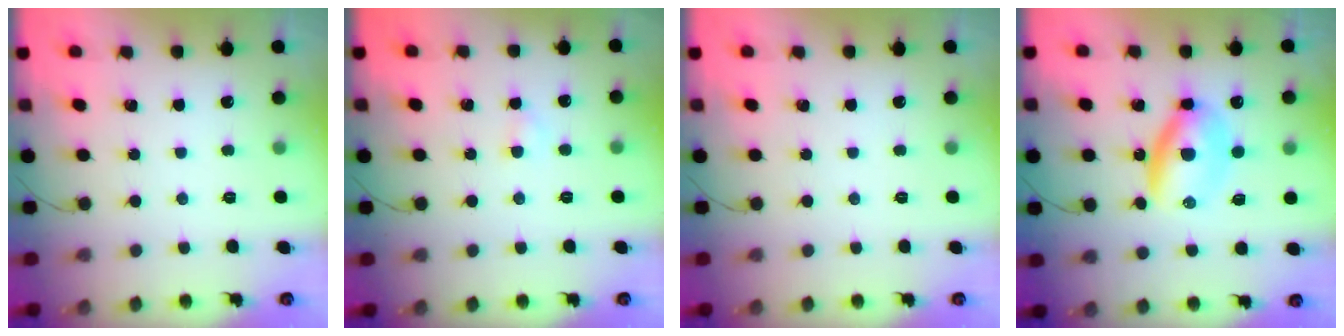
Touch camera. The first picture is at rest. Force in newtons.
{"total": 2.5, "press": 2.3, "slide": 0.9}
{"total": 0.0}
{"total": 7.0, "press": 7.0, "slide": 0.9}